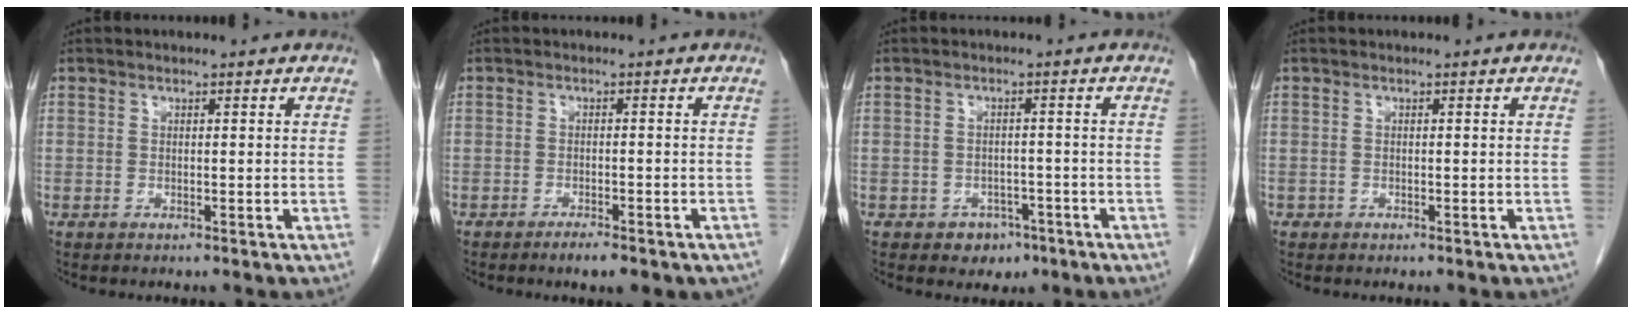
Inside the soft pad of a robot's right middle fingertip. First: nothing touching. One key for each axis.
{"total": 4.3, "fx": -3.2, "fy": 1.1, "fz": 2.7, "tx": -0.032, "ty": -0.005, "tz": -0.036}
{"total": 3.4, "fx": -2.0, "fy": 2.6, "fz": 0.9, "tx": -0.008, "ty": 0.010, "tz": -0.018}
{"total": 0.0}